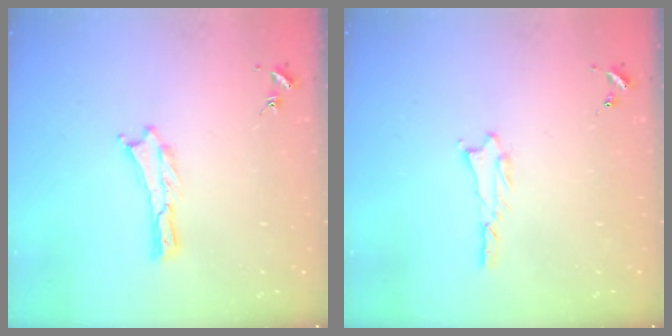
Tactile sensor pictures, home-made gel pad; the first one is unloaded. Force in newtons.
{"total": 0.9, "press": 0.9, "slide": 0.2}